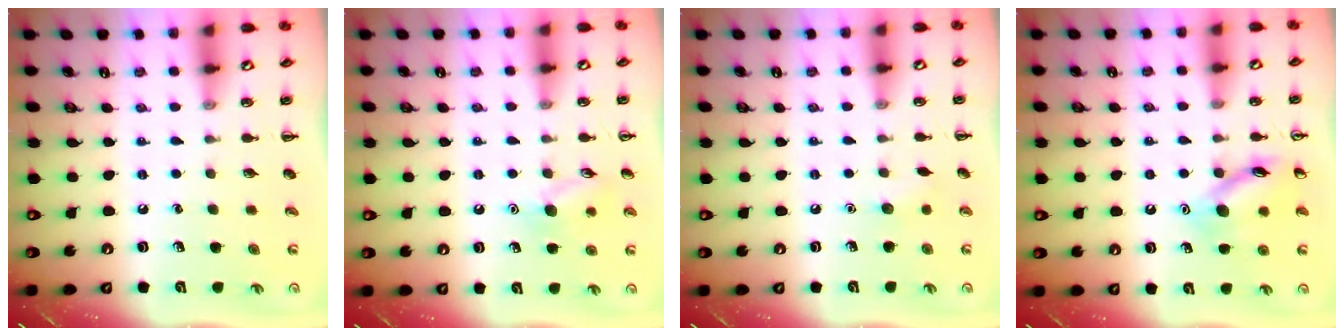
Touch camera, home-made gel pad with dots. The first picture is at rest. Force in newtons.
{"total": 8.7, "press": 8.5, "slide": 1.4}
{"total": 5.1, "press": 5.0, "slide": 1.1}
{"total": 11.9, "press": 11.8, "slide": 0.9}